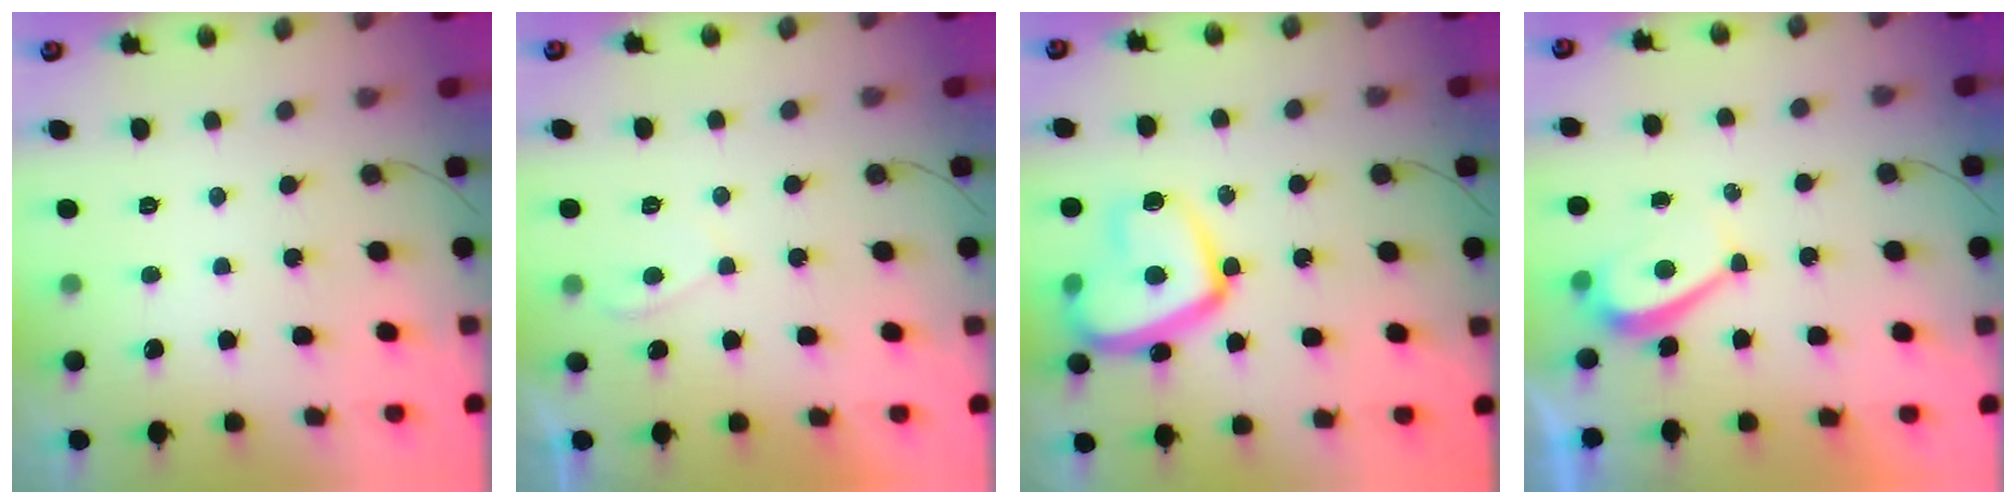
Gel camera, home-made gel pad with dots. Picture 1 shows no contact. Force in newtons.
{"total": 1.3, "press": 1.2, "slide": 0.6}
{"total": 18.7, "press": 18.6, "slide": 1.6}
{"total": 2.2, "press": 2.1, "slide": 0.6}